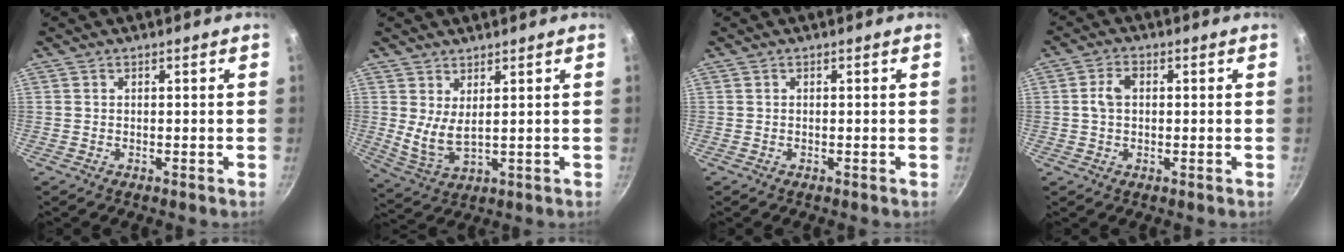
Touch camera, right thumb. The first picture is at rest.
{"total": 5.7, "force": [2.1, 2.4, 4.7], "torque": [-0.083, -0.034, 0.049]}
{"total": 0.0}
{"total": 4.1, "force": [0.4, 2.8, 3.0], "torque": [-0.052, 0.011, 0.002]}